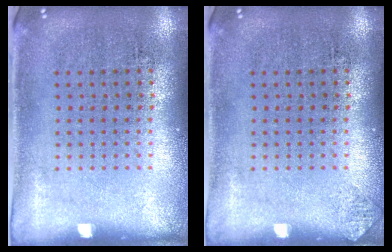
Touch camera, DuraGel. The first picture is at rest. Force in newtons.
{"total": 0.5, "press": 0.5, "slide": 0.0}